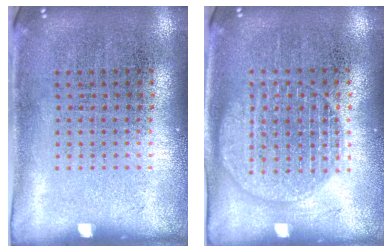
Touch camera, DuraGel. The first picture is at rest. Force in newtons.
{"total": 1.4, "press": 1.4, "slide": 0.1}